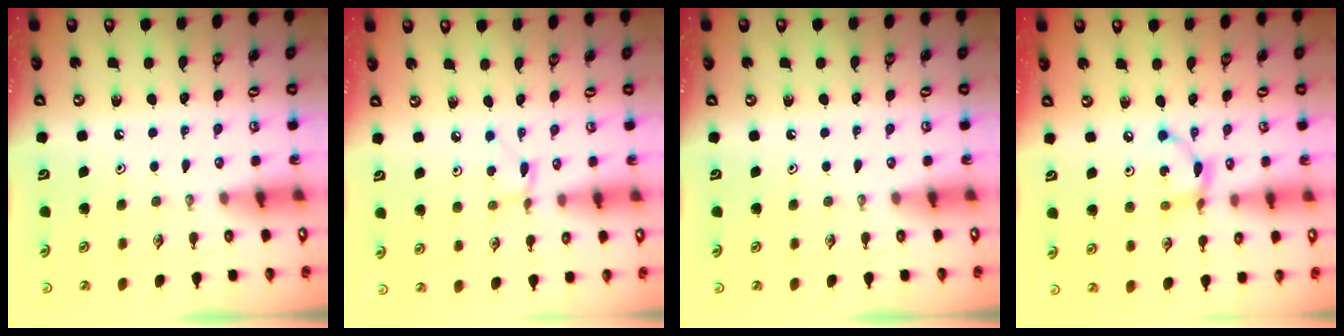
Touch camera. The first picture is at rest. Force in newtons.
{"total": 2.4, "press": 2.3, "slide": 0.3}
{"total": 0.0}
{"total": 6.7, "press": 6.7, "slide": 0.2}